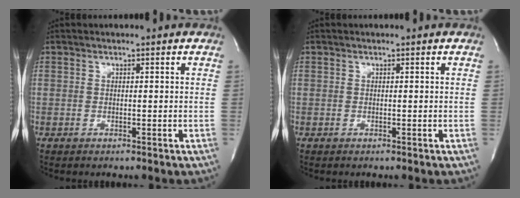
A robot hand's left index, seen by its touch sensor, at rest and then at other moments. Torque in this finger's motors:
{"motor_torque": [0.00, 0.00, 0.00, 0.01]}